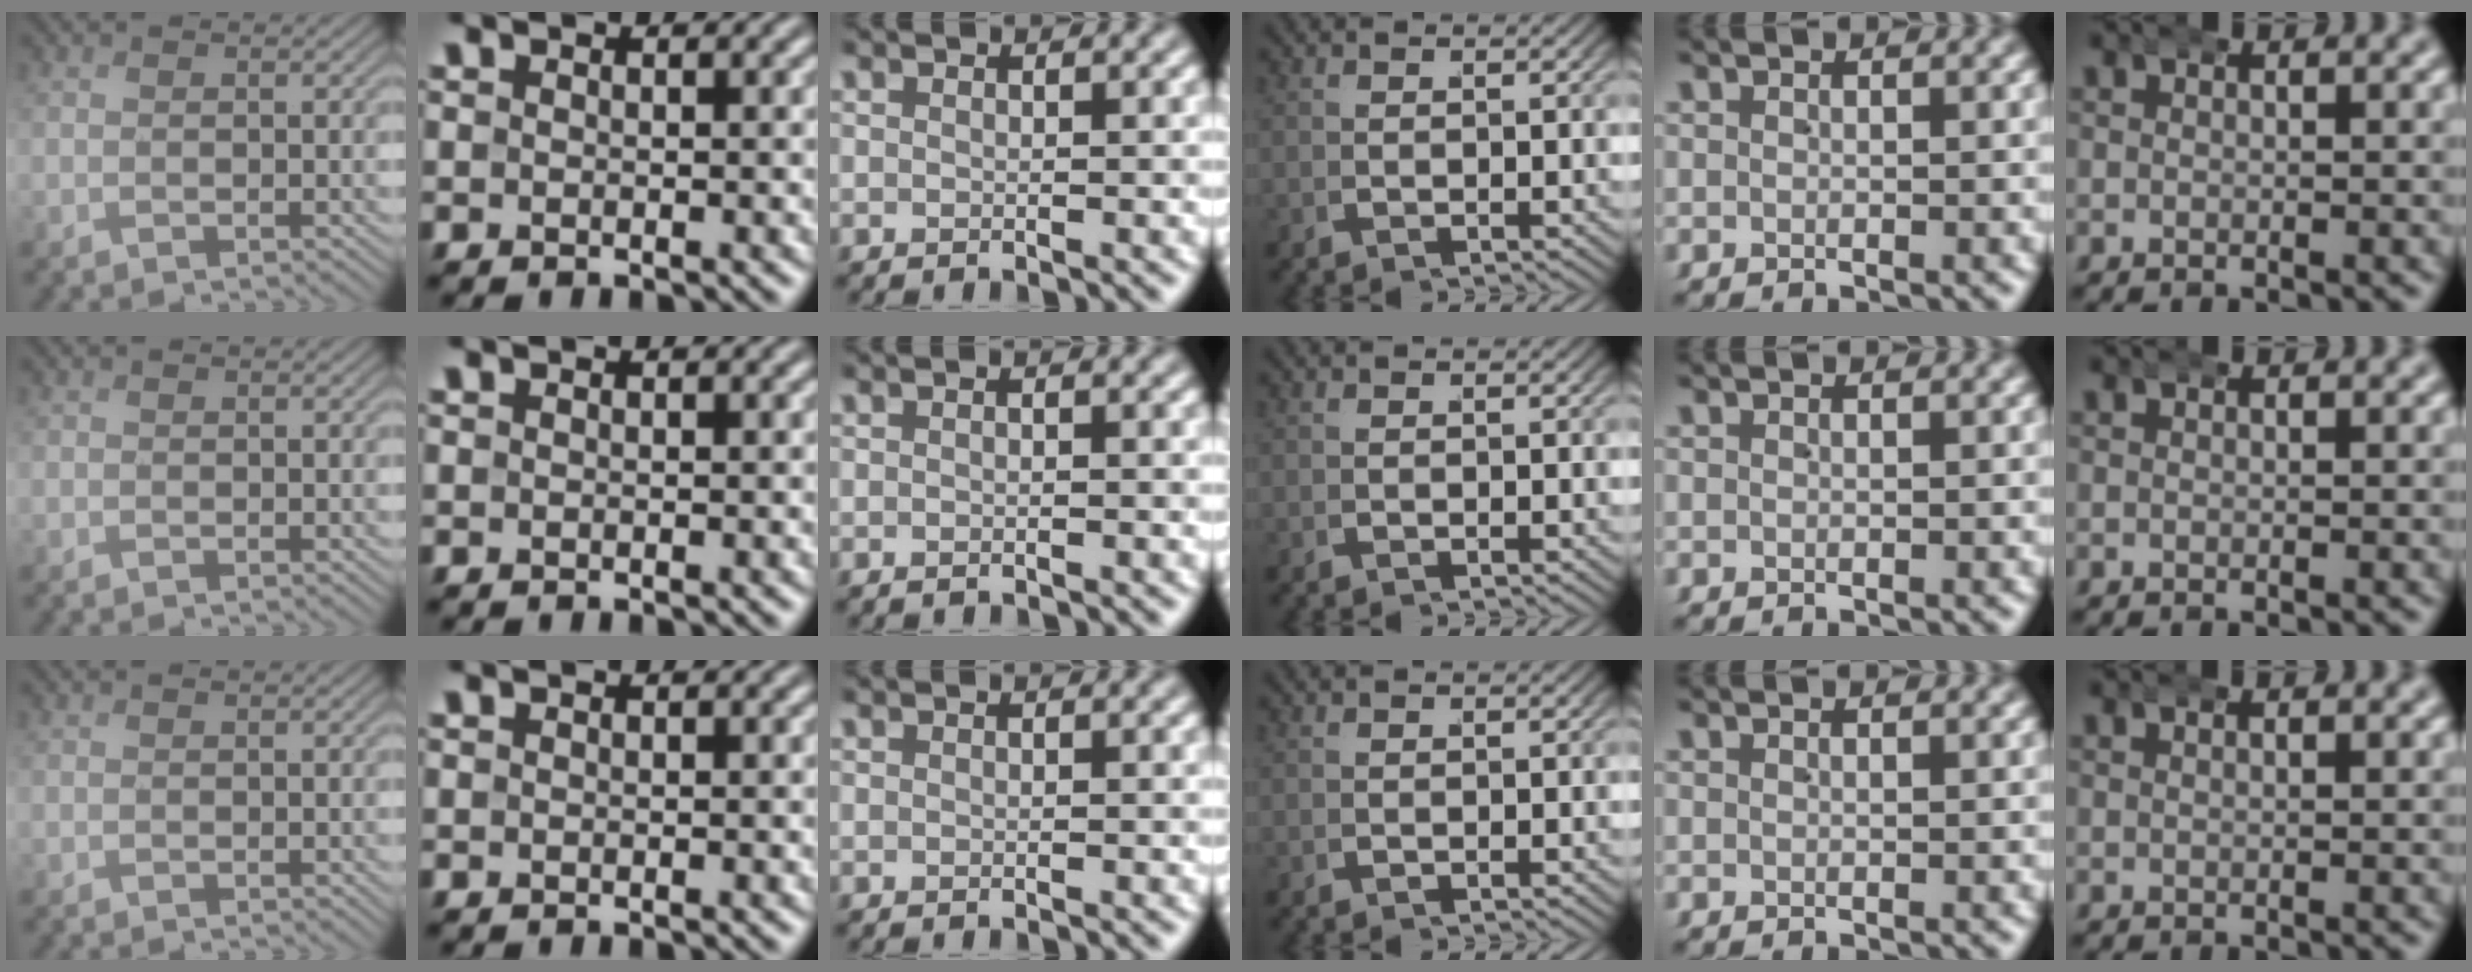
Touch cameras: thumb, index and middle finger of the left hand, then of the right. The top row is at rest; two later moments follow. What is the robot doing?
{"motion": "wrap", "object": "arm wrap"}